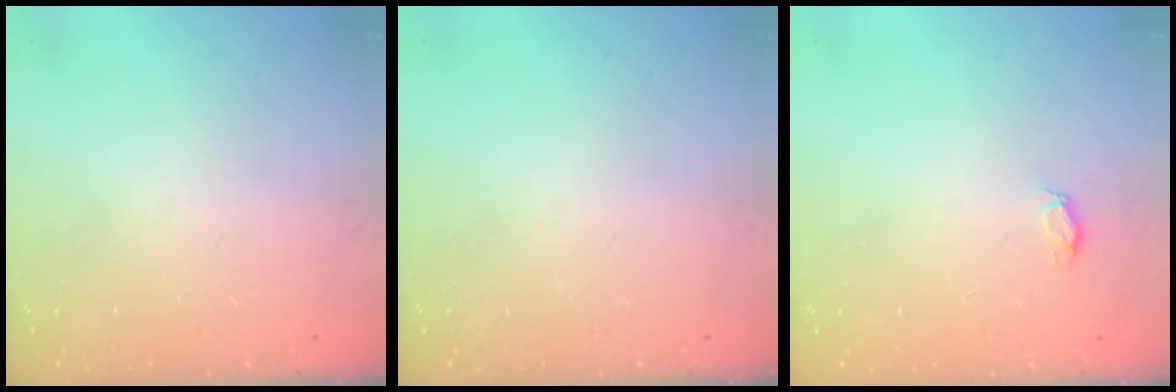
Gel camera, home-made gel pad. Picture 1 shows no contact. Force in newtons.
{"total": 0.0}
{"total": 3.7, "press": 3.6, "slide": 0.5}